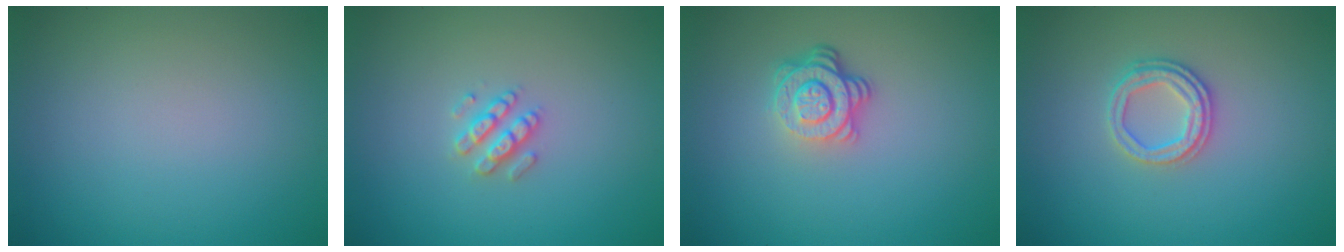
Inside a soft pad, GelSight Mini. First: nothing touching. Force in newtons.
{"total": 2.1, "press": 2.0, "slide": 0.5}
{"total": 3.8, "press": 2.7, "slide": 2.6}
{"total": 2.5, "press": 2.4, "slide": 0.8}